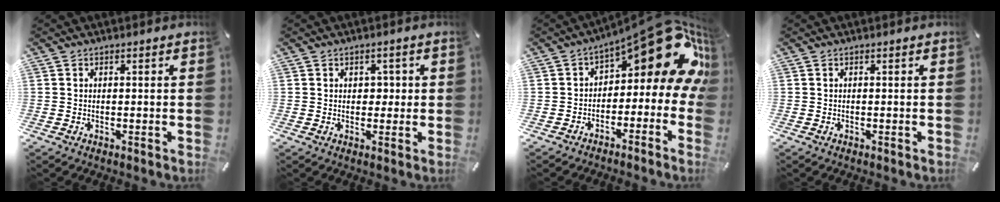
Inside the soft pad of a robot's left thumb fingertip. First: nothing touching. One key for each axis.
{"total": 2.6, "fx": 0.3, "fy": 2.1, "fz": 1.5, "tx": -0.007, "ty": -0.003, "tz": -0.003}
{"total": 16.0, "fx": 7.0, "fy": 7.0, "fz": 12.6, "tx": -0.152, "ty": -0.052, "tz": 0.113}
{"total": 0.0}